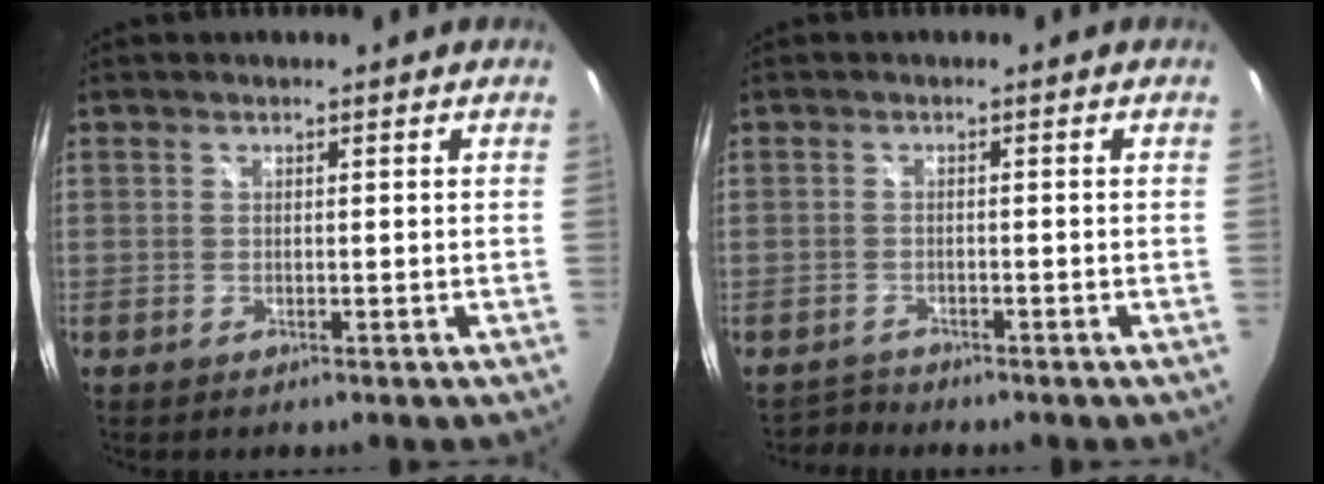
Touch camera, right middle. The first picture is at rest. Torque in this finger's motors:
{"motor_torque": [-0.08, -0.45, -0.06, -0.02]}